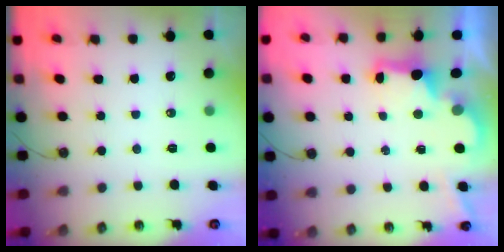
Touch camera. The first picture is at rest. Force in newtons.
{"total": 2.6, "press": 2.5, "slide": 0.9}